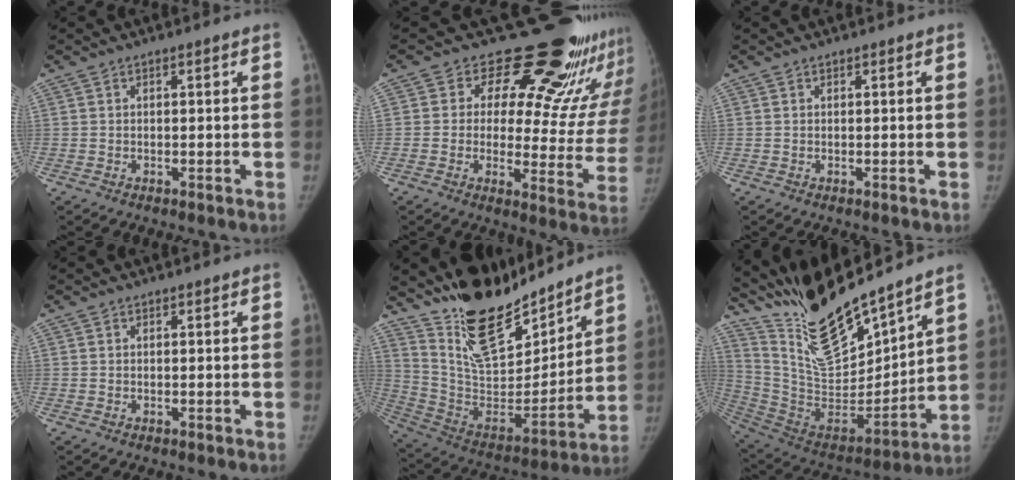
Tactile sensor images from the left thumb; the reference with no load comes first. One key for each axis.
{"total": 24.2, "fx": 18.0, "fy": 10.4, "fz": 12.4, "tx": -0.115, "ty": -0.123, "tz": 0.214}
{"total": 0.0}
{"total": 0.0}
{"total": 22.2, "fx": 18.3, "fy": 8.0, "fz": 9.7, "tx": -0.116, "ty": -0.119, "tz": 0.321}
{"total": 21.6, "fx": 18.4, "fy": 4.5, "fz": 10.3, "tx": -0.140, "ty": -0.115, "tz": 0.343}